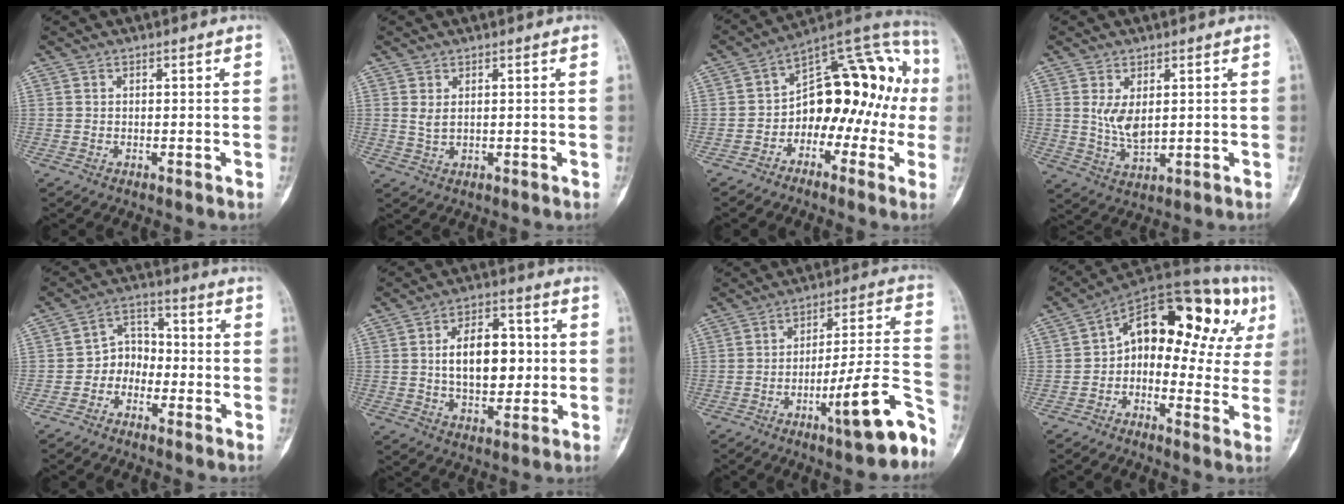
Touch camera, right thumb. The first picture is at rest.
{"total": 2.0, "force": [0.7, 1.0, 1.5], "torque": [-0.029, -0.003, 0.021]}
{"total": 17.8, "force": [-1.6, 11.4, 13.5], "torque": [-0.121, 0.074, -0.032]}
{"total": 5.4, "force": [1.2, 2.7, 4.5], "torque": [-0.077, -0.014, 0.033]}
{"total": 5.7, "force": [-2.3, 4.6, 2.5], "torque": [-0.006, 0.033, -0.057]}
{"total": 12.8, "force": [1.0, 7.5, 10.3], "torque": [-0.128, 0.008, 0.018]}
{"total": 15.9, "force": [-8.5, 2.6, 13.1], "torque": [-0.175, 0.068, -0.124]}
{"total": 21.1, "force": [4.6, 11.6, 16.9], "torque": [-0.183, 0.048, 0.053]}